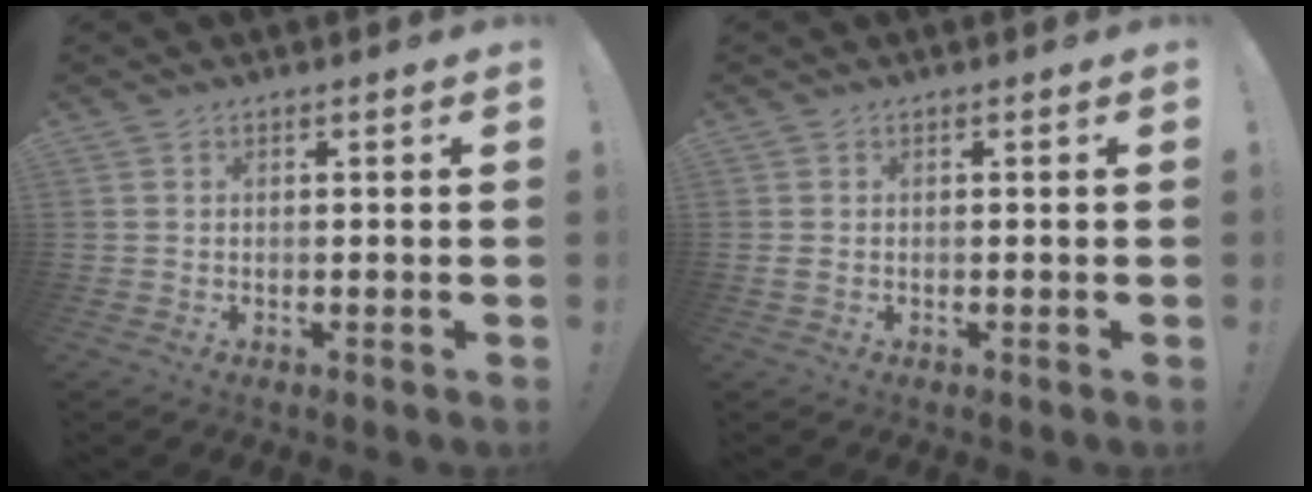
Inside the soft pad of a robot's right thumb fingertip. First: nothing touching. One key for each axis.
{"total": 0.8, "fx": -0.1, "fy": 0.3, "fz": 0.7, "tx": -0.010, "ty": -0.001, "tz": -0.001}